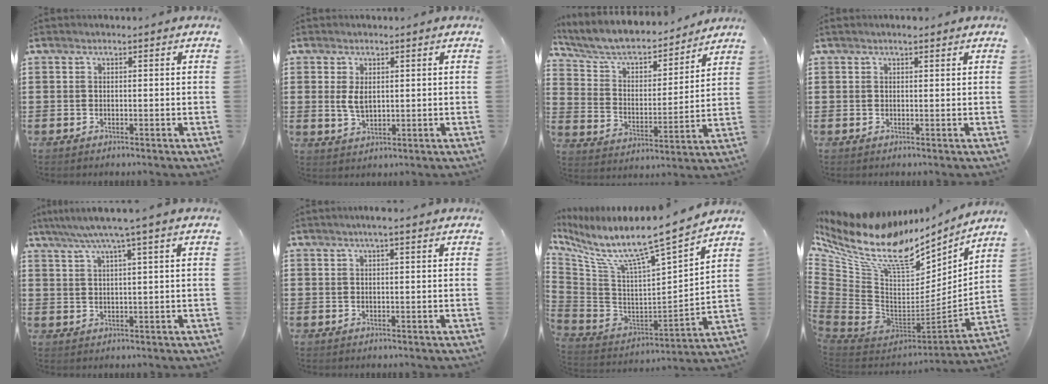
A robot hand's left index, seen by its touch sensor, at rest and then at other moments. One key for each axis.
{"total": 3.3, "fx": 0.7, "fy": 1.8, "fz": 2.6, "tx": -0.063, "ty": 0.002, "tz": 0.010}
{"total": 6.3, "fx": 5.6, "fy": 1.9, "fz": 2.3, "tx": -0.073, "ty": -0.039, "tz": 0.091}
{"total": 1.0, "fx": 0.8, "fy": 0.2, "fz": 0.7, "tx": -0.014, "ty": 0.001, "tz": 0.014}
{"total": 4.5, "fx": 2.7, "fy": -0.7, "fz": 3.6, "tx": -0.076, "ty": -0.005, "tz": 0.042}
{"total": 1.5, "fx": 0.8, "fy": -0.1, "fz": 1.3, "tx": -0.025, "ty": 0.001, "tz": 0.014}
{"total": 9.2, "fx": 7.1, "fy": 0.3, "fz": 5.8, "tx": -0.139, "ty": -0.068, "tz": 0.108}
{"total": 14.0, "fx": 9.8, "fy": 6.2, "fz": 7.9, "tx": -0.187, "ty": -0.077, "tz": 0.169}